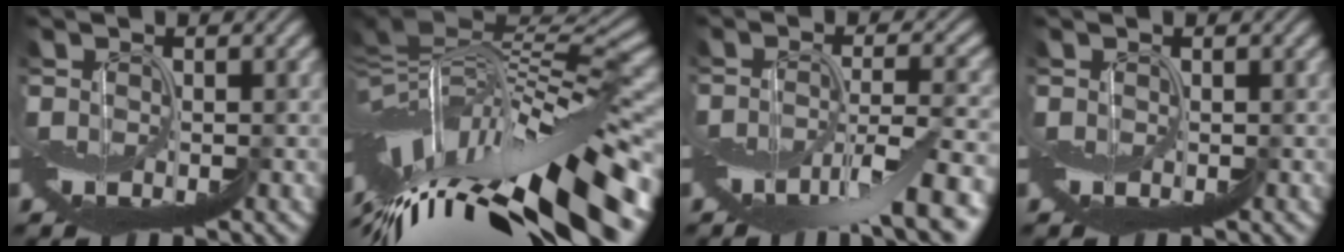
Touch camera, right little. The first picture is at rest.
{"total": 14.9, "force": [-4.3, 6.4, 12.8], "torque": [-0.229, -0.001, -0.062]}
{"total": 8.5, "force": [-3.9, 2.7, 7.0], "torque": [-0.119, -0.010, -0.064]}
{"total": 0.0}